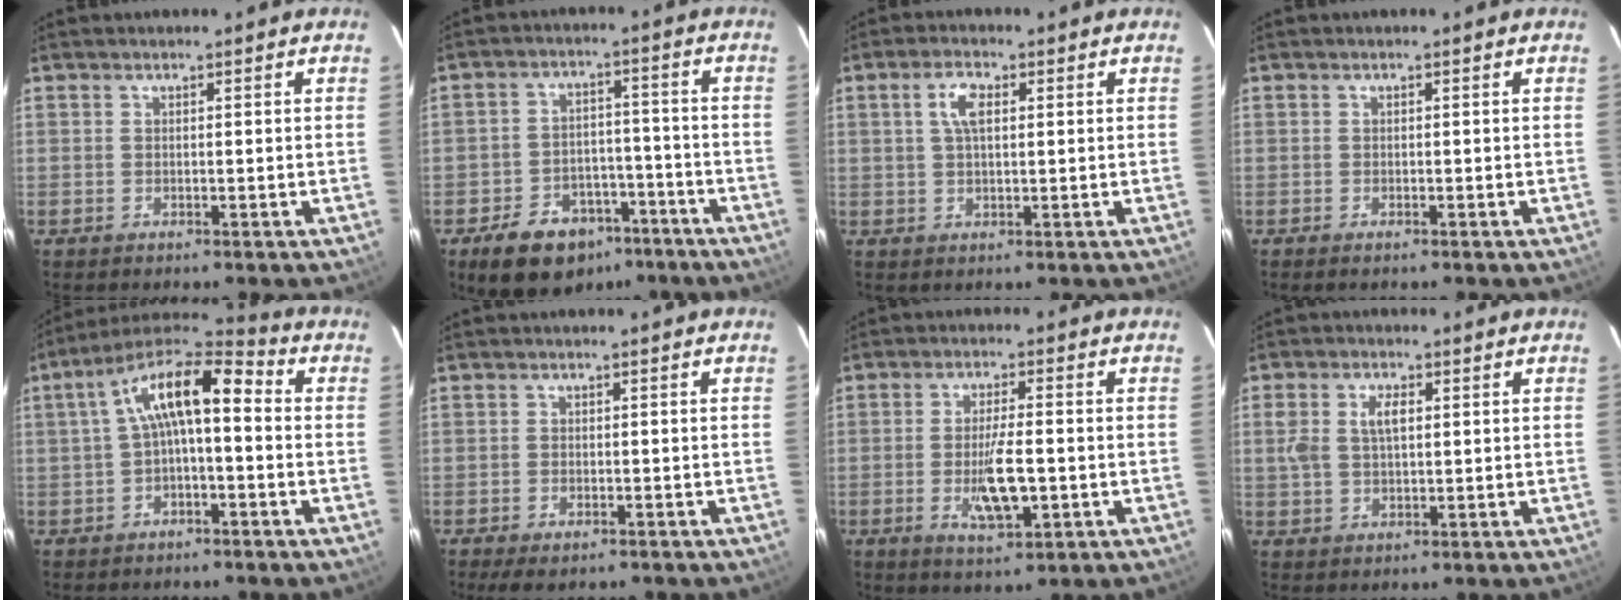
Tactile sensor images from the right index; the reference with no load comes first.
{"total": 13.1, "force": [-8.5, 8.4, 5.4], "torque": [-0.122, 0.023, -0.111]}
{"total": 4.2, "force": [1.2, 1.9, 3.5], "torque": [-0.069, 0.009, 0.022]}
{"total": 0.7, "force": [-0.6, 0.2, 0.3], "torque": [-0.008, -0.003, -0.012]}
{"total": 11.6, "force": [0.3, 4.4, 10.8], "torque": [-0.204, 0.032, -0.001]}
{"total": 4.2, "force": [-3.0, 1.8, 2.2], "torque": [-0.053, -0.014, -0.048]}
{"total": 8.1, "force": [-2.0, 2.3, 7.6], "torque": [-0.141, -0.011, -0.031]}
{"total": 5.1, "force": [1.1, 2.9, 4.1], "torque": [-0.082, 0.010, 0.022]}